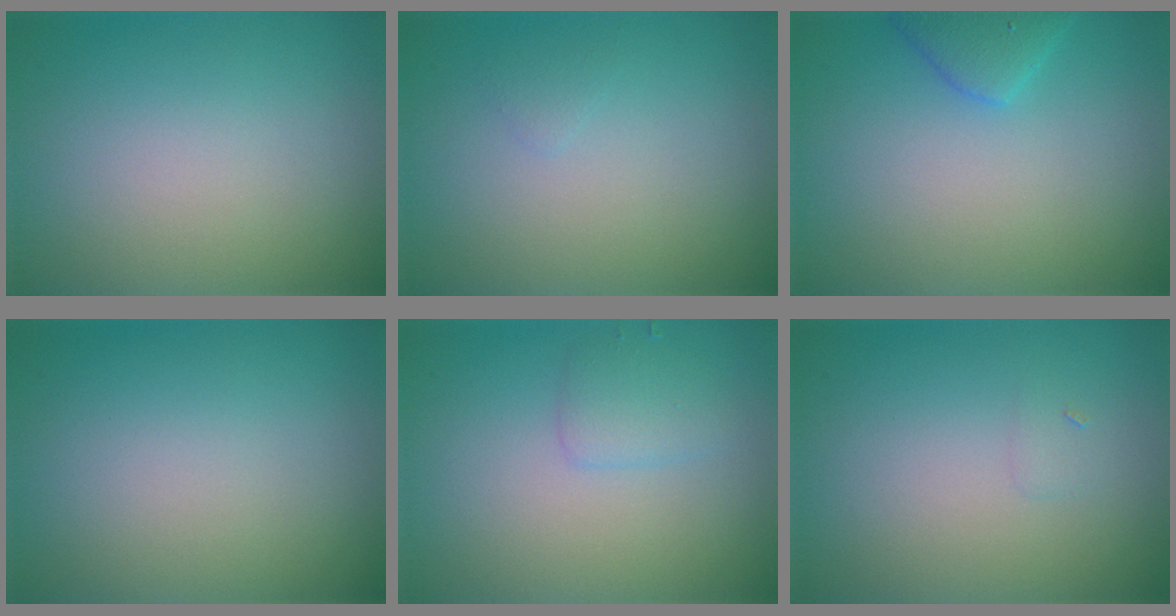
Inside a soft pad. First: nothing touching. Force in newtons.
{"total": 0.5, "press": 0.5, "slide": 0.1}
{"total": 2.3, "press": 2.3, "slide": 0.2}
{"total": 0.0}
{"total": 1.5, "press": 1.5, "slide": 0.2}
{"total": 0.5, "press": 0.5, "slide": 0.1}